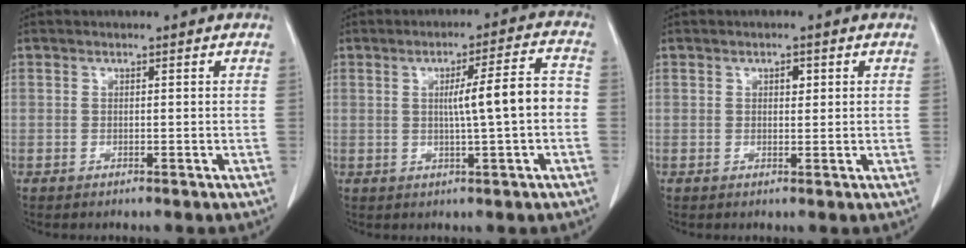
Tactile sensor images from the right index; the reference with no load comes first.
{"total": 7.8, "force": [-0.3, 0.1, 7.8], "torque": [-0.113, 0.015, -0.006]}
{"total": 1.5, "force": [0.5, 0.8, 1.1], "torque": [-0.014, 0.002, 0.007]}